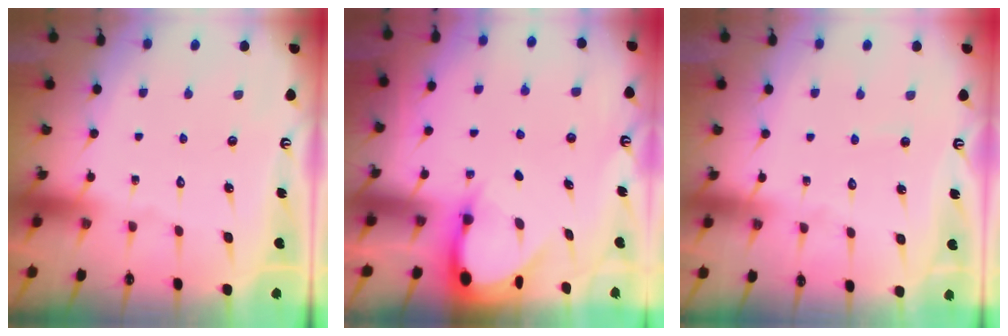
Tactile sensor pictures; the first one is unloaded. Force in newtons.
{"total": 3.8, "press": 3.8, "slide": 0.2}
{"total": 3.0, "press": 3.0, "slide": 0.4}